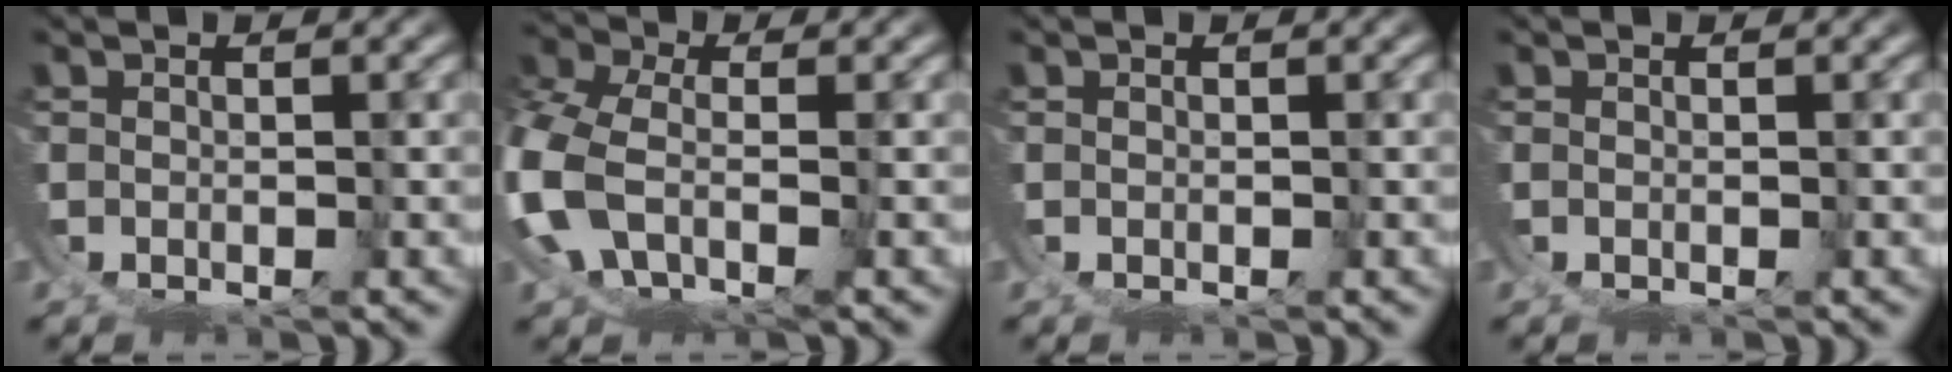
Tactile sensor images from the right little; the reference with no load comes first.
{"total": 6.1, "force": [-0.6, 4.9, 3.6], "torque": [-0.145, -0.034, -0.002]}
{"total": 0.0}
{"total": 0.0}